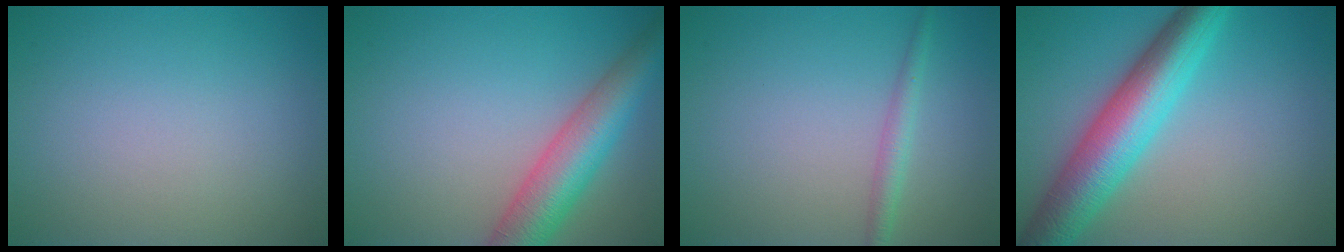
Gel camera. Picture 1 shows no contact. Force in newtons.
{"total": 6.7, "press": 6.7, "slide": 0.3}
{"total": 1.7, "press": 1.7, "slide": 0.0}
{"total": 8.1, "press": 8.1, "slide": 0.1}